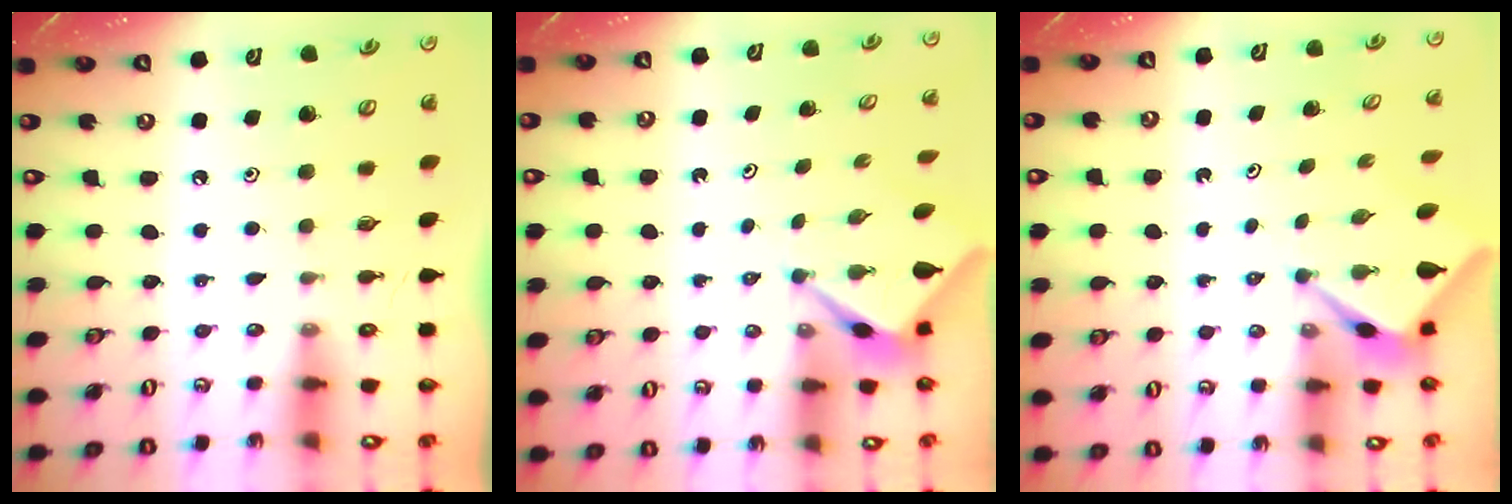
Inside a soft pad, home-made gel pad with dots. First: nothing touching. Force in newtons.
{"total": 2.7, "press": 2.7, "slide": 0.1}
{"total": 2.5, "press": 2.5, "slide": 0.2}